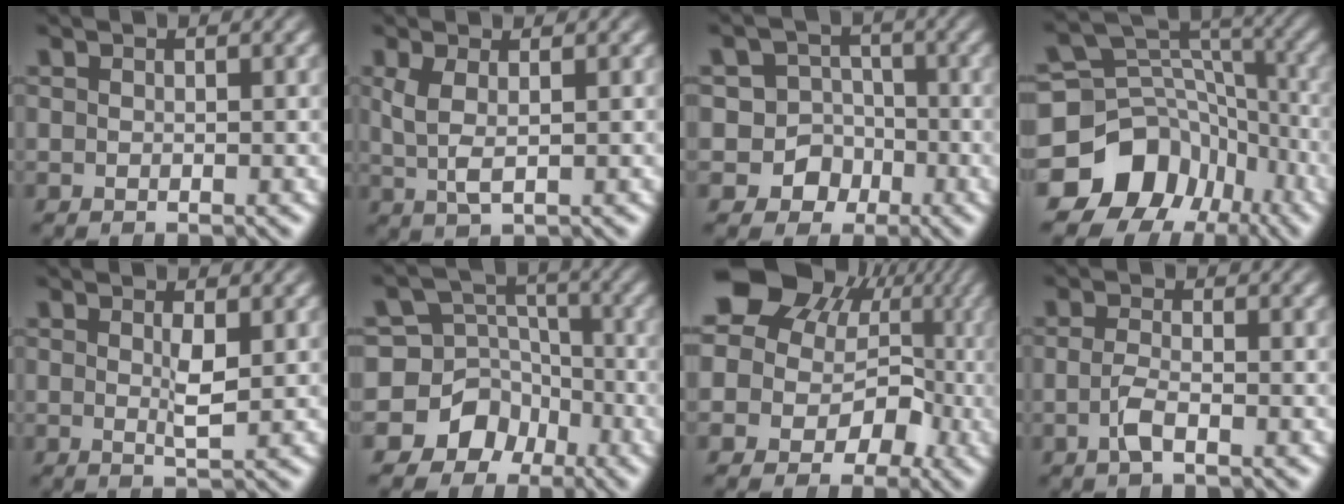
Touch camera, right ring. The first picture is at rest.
{"total": 2.5, "force": [0.4, 1.0, 2.3], "torque": [-0.060, -0.016, 0.020]}
{"total": 9.9, "force": [-2.6, 9.4, 2.0], "torque": [-0.083, -0.051, -0.042]}
{"total": 14.0, "force": [-4.1, 11.8, 6.5], "torque": [-0.114, -0.050, -0.058]}
{"total": 1.7, "force": [0.2, 0.0, 1.7], "torque": [-0.040, -0.015, 0.006]}
{"total": 11.2, "force": [-3.1, 10.1, 3.9], "torque": [-0.097, -0.052, -0.049]}
{"total": 14.1, "force": [3.1, 11.8, 7.1], "torque": [-0.184, -0.010, 0.040]}
{"total": 1.7, "force": [-1.0, 0.2, 1.4], "torque": [-0.038, -0.013, -0.015]}